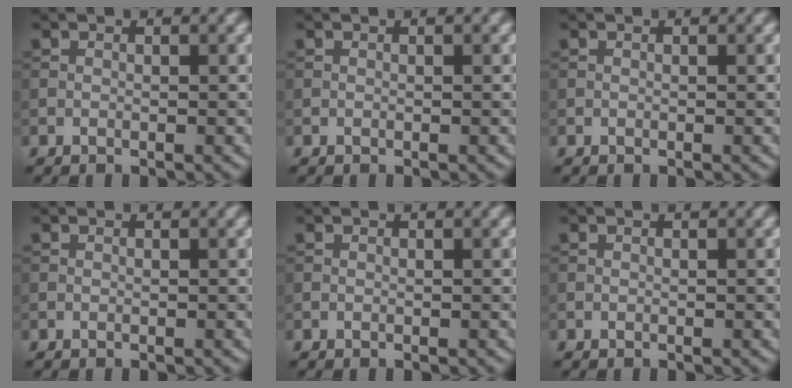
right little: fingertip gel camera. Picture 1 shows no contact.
{"total": 0.0}
{"total": 0.0}
{"total": 0.0}
{"total": 0.0}
{"total": 0.0}